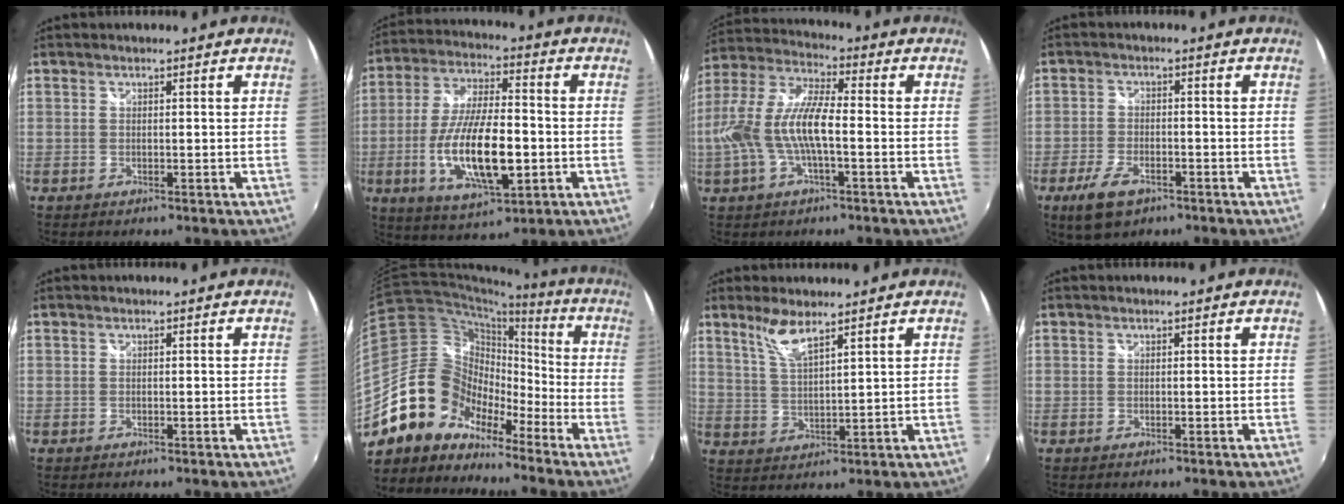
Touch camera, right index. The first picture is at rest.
{"total": 17.0, "force": [-4.0, 5.9, 15.5], "torque": [-0.310, -0.015, -0.067]}
{"total": 13.2, "force": [-2.6, 3.9, 12.4], "torque": [-0.252, 0.001, -0.050]}
{"total": 7.5, "force": [-4.6, 3.7, 4.7], "torque": [-0.118, -0.014, -0.080]}
{"total": 0.0}
{"total": 15.6, "force": [-11.3, 9.8, 4.5], "torque": [-0.096, 0.030, -0.219]}
{"total": 5.4, "force": [4.1, 0.7, 3.5], "torque": [-0.073, -0.001, 0.085]}
{"total": 0.0}